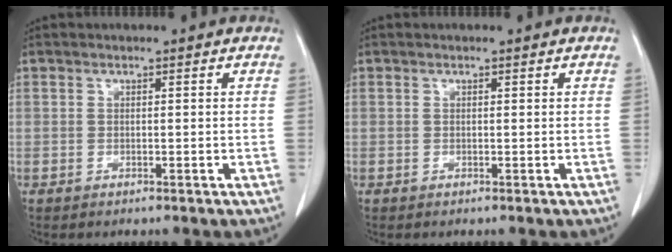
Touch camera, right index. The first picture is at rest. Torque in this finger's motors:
{"motor_torque": [-0.03, 0.00, 0.00, 0.01]}